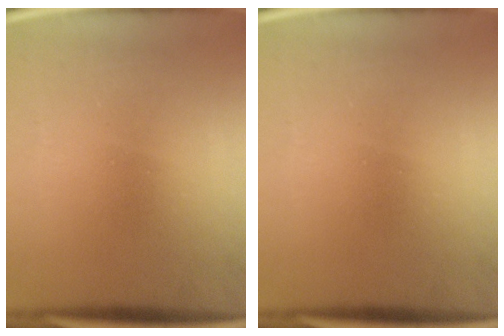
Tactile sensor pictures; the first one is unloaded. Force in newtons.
{"total": 0.0}